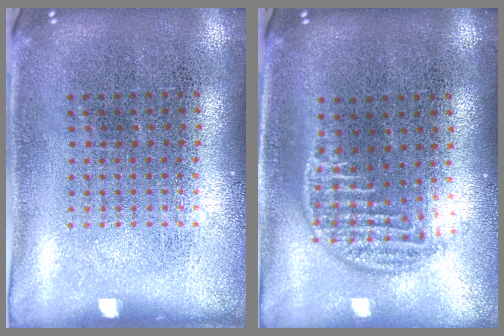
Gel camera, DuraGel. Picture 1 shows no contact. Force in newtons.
{"total": 1.3, "press": 1.1, "slide": 0.7}